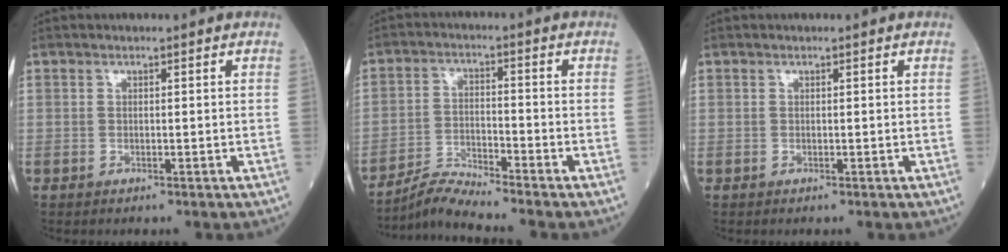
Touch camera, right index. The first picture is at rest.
{"total": 5.4, "force": [-5.2, -1.5, 0.3], "torque": [-0.016, -0.015, -0.101]}
{"total": 0.0}